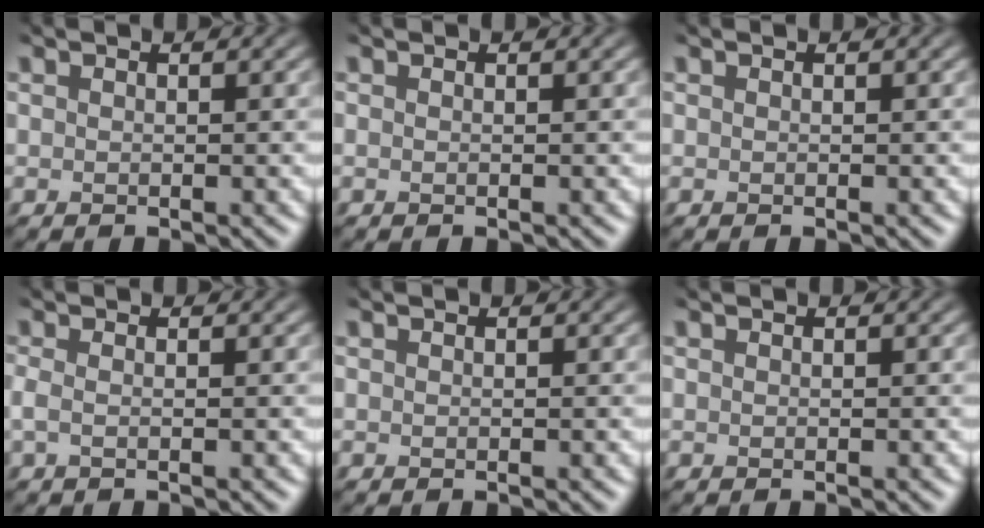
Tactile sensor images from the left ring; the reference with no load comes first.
{"total": 0.0}
{"total": 0.0}
{"total": 1.0, "force": [-0.3, 0.3, 0.9], "torque": [-0.017, -0.001, -0.005]}
{"total": 0.0}
{"total": 0.0}